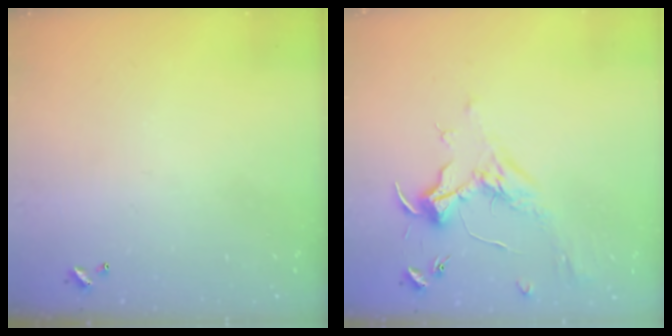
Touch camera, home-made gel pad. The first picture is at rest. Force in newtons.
{"total": 1.9, "press": 1.7, "slide": 0.7}